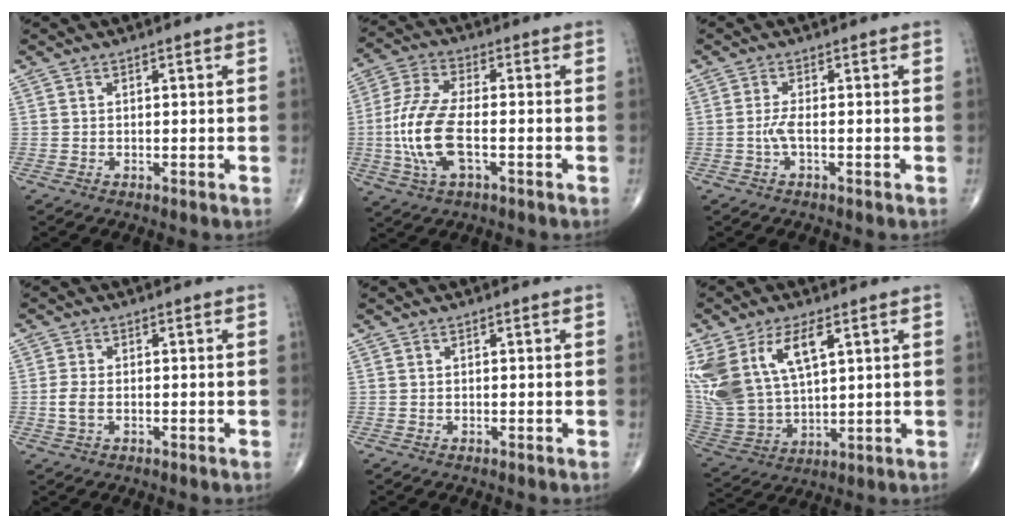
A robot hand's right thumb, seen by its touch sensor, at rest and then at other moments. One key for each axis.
{"total": 12.5, "fx": -2.4, "fy": 5.1, "fz": 11.1, "tx": -0.252, "ty": 0.014, "tz": -0.047}
{"total": 1.9, "fx": -0.5, "fy": 0.3, "fz": 1.8, "tx": -0.045, "ty": -0.002, "tz": -0.015}
{"total": 2.8, "fx": -0.5, "fy": 1.6, "fz": 2.3, "tx": -0.053, "ty": 0.003, "tz": -0.011}
{"total": 0.0}
{"total": 18.4, "fx": 7.4, "fy": 9.5, "fz": 13.8, "tx": -0.294, "ty": -0.023, "tz": 0.154}